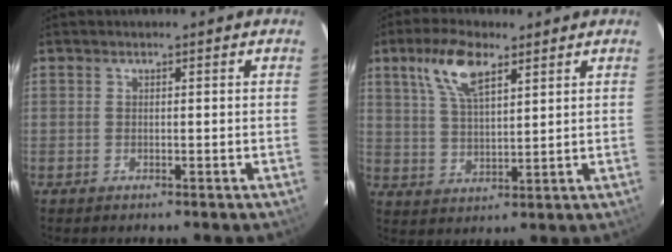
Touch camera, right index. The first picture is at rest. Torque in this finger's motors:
{"motor_torque": [0.61, 0.70, 0.21, 0.07]}